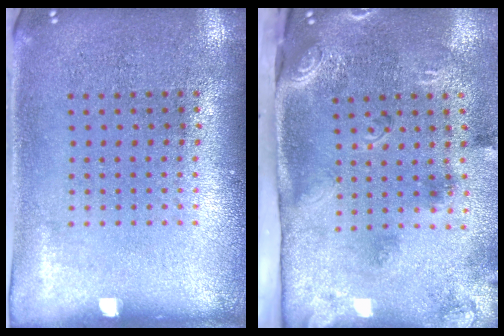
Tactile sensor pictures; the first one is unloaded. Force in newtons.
{"total": 3.1, "press": 2.0, "slide": 2.4}